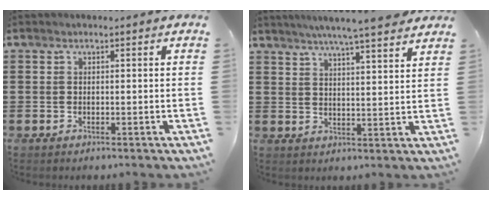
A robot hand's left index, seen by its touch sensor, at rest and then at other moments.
{"total": 5.2, "force": [4.7, -0.6, 2.2], "torque": [-0.057, -0.019, 0.081]}